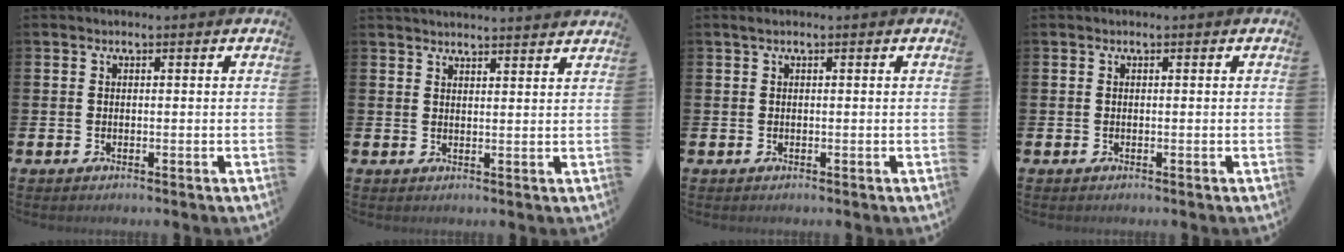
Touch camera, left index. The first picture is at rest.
{"total": 3.0, "force": [3.0, -0.2, -0.1], "torque": [-0.004, -0.017, 0.055]}
{"total": 0.6, "force": [0.2, 0.0, 0.5], "torque": [-0.016, 0.005, 0.004]}
{"total": 0.0}